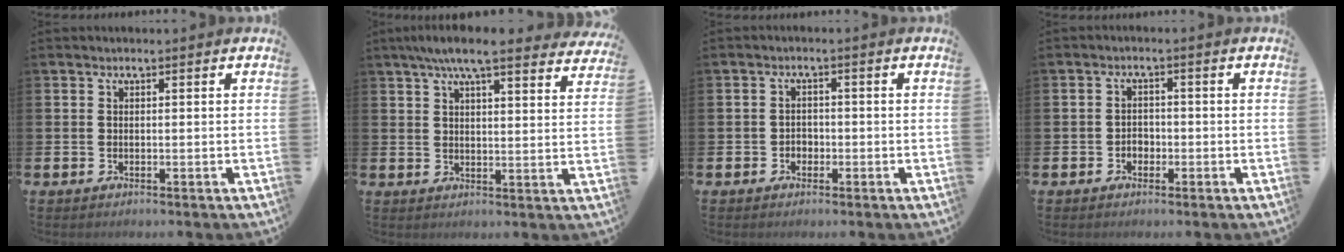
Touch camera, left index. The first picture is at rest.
{"total": 7.4, "force": [6.6, 1.0, 3.2], "torque": [-0.065, -0.024, 0.116]}
{"total": 1.6, "force": [-0.8, 1.4, 0.3], "torque": [-0.004, 0.001, -0.019]}
{"total": 1.8, "force": [-0.8, 1.5, 0.6], "torque": [-0.010, 0.001, -0.019]}